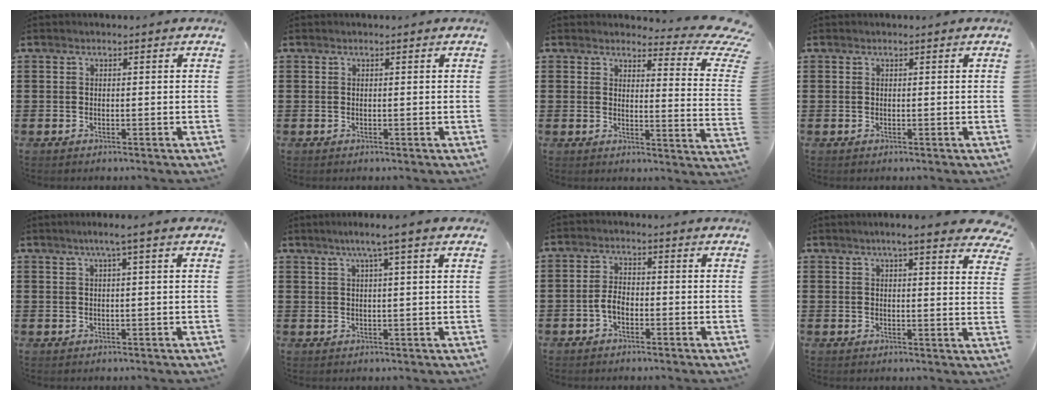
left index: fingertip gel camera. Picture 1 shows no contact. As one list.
[{"total": 0.0}, {"total": 4.8, "force": [3.8, 1.3, 2.7], "torque": [-0.046, -0.024, 0.059]}, {"total": 0.0}, {"total": 2.2, "force": [0.8, -0.3, 2.0], "torque": [-0.038, -0.002, 0.012]}, {"total": 3.7, "force": [2.2, -0.6, 2.9], "torque": [-0.059, 0.002, 0.036]}, {"total": 3.1, "force": [-1.3, 1.5, 2.4], "torque": [-0.059, 0.003, -0.029]}, {"total": 5.1, "force": [4.2, 0.1, 2.9], "torque": [-0.061, -0.008, 0.072]}]